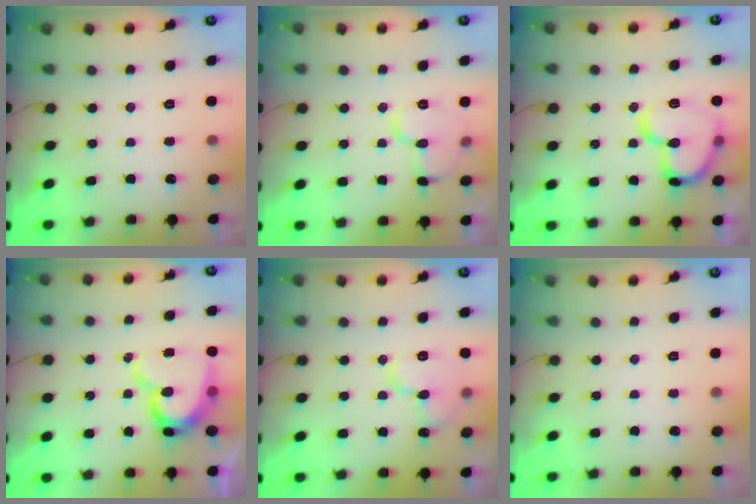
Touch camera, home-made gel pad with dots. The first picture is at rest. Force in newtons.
{"total": 10.3, "press": 10.3, "slide": 0.9}
{"total": 16.7, "press": 16.6, "slide": 1.4}
{"total": 14.3, "press": 14.2, "slide": 1.6}
{"total": 12.9, "press": 12.8, "slide": 1.7}
{"total": 0.0}